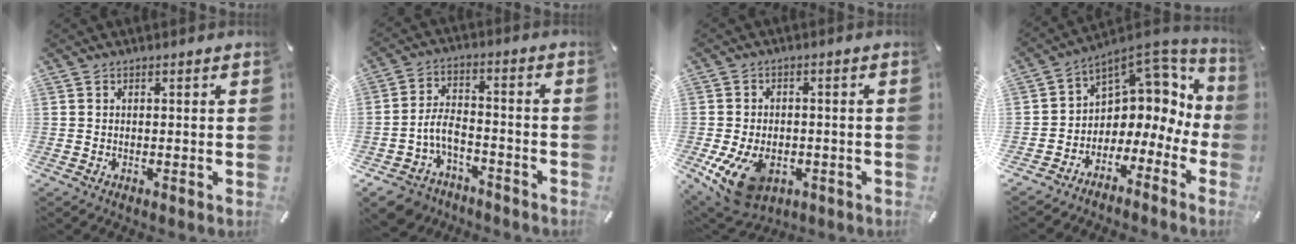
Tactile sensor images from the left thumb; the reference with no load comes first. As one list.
[{"total": 9.1, "force": [-5.1, 5.8, 4.8], "torque": [-0.104, 0.020, -0.097]}, {"total": 11.6, "force": [-4.1, 7.9, 7.4], "torque": [-0.154, 0.013, -0.069]}, {"total": 5.5, "force": [2.0, 5.1, 0.8], "torque": [-0.020, -0.045, 0.039]}]